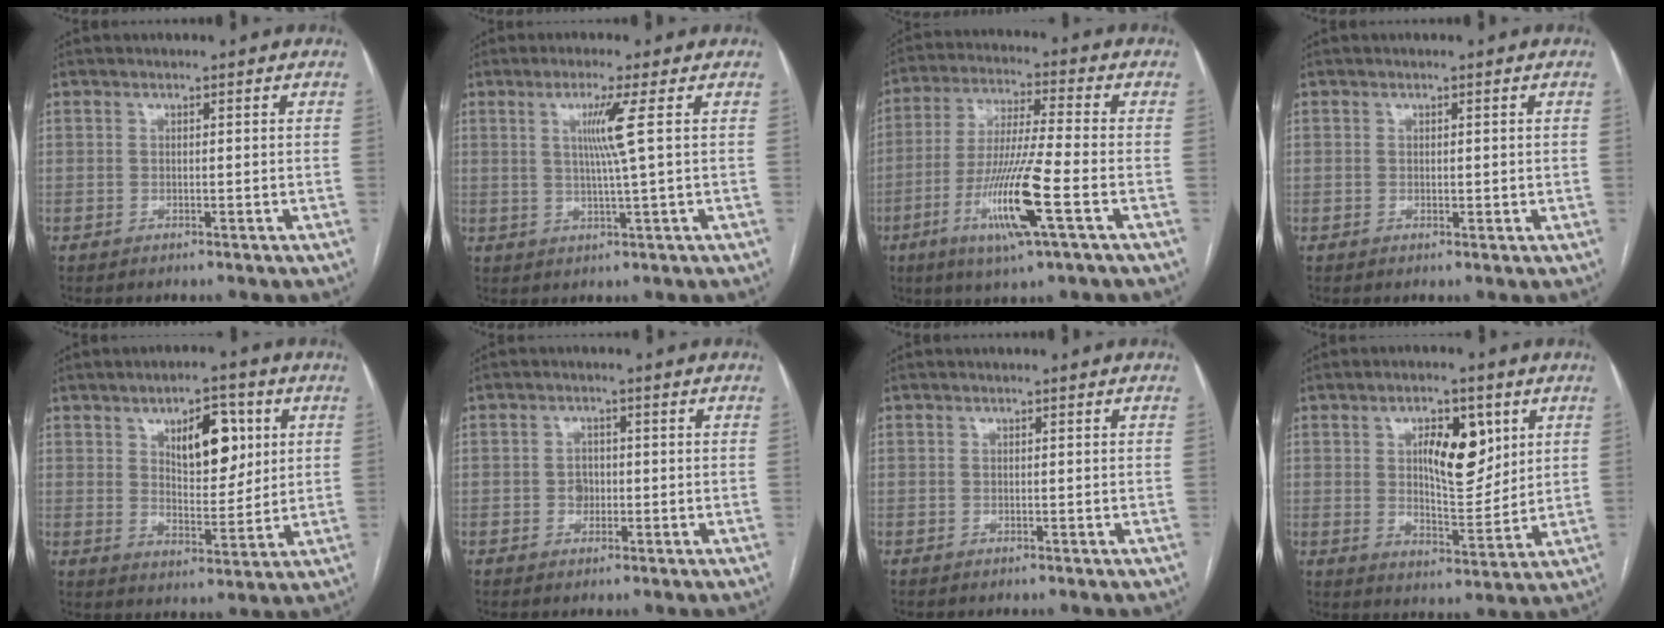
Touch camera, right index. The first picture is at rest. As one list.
[{"total": 5.1, "force": [1.3, -1.4, 4.8], "torque": [-0.093, -0.004, 0.026]}, {"total": 13.3, "force": [-4.8, 0.0, 12.5], "torque": [-0.248, -0.019, -0.091]}, {"total": 1.1, "force": [0.2, 0.7, 0.8], "torque": [-0.009, -0.002, 0.002]}, {"total": 9.4, "force": [3.6, 4.1, 7.7], "torque": [-0.112, 0.005, 0.059]}, {"total": 2.2, "force": [-0.3, 1.8, 1.1], "torque": [-0.013, 0.006, -0.004]}, {"total": 0.0}, {"total": 9.6, "force": [3.4, 3.9, 8.1], "torque": [-0.124, 0.002, 0.058]}]